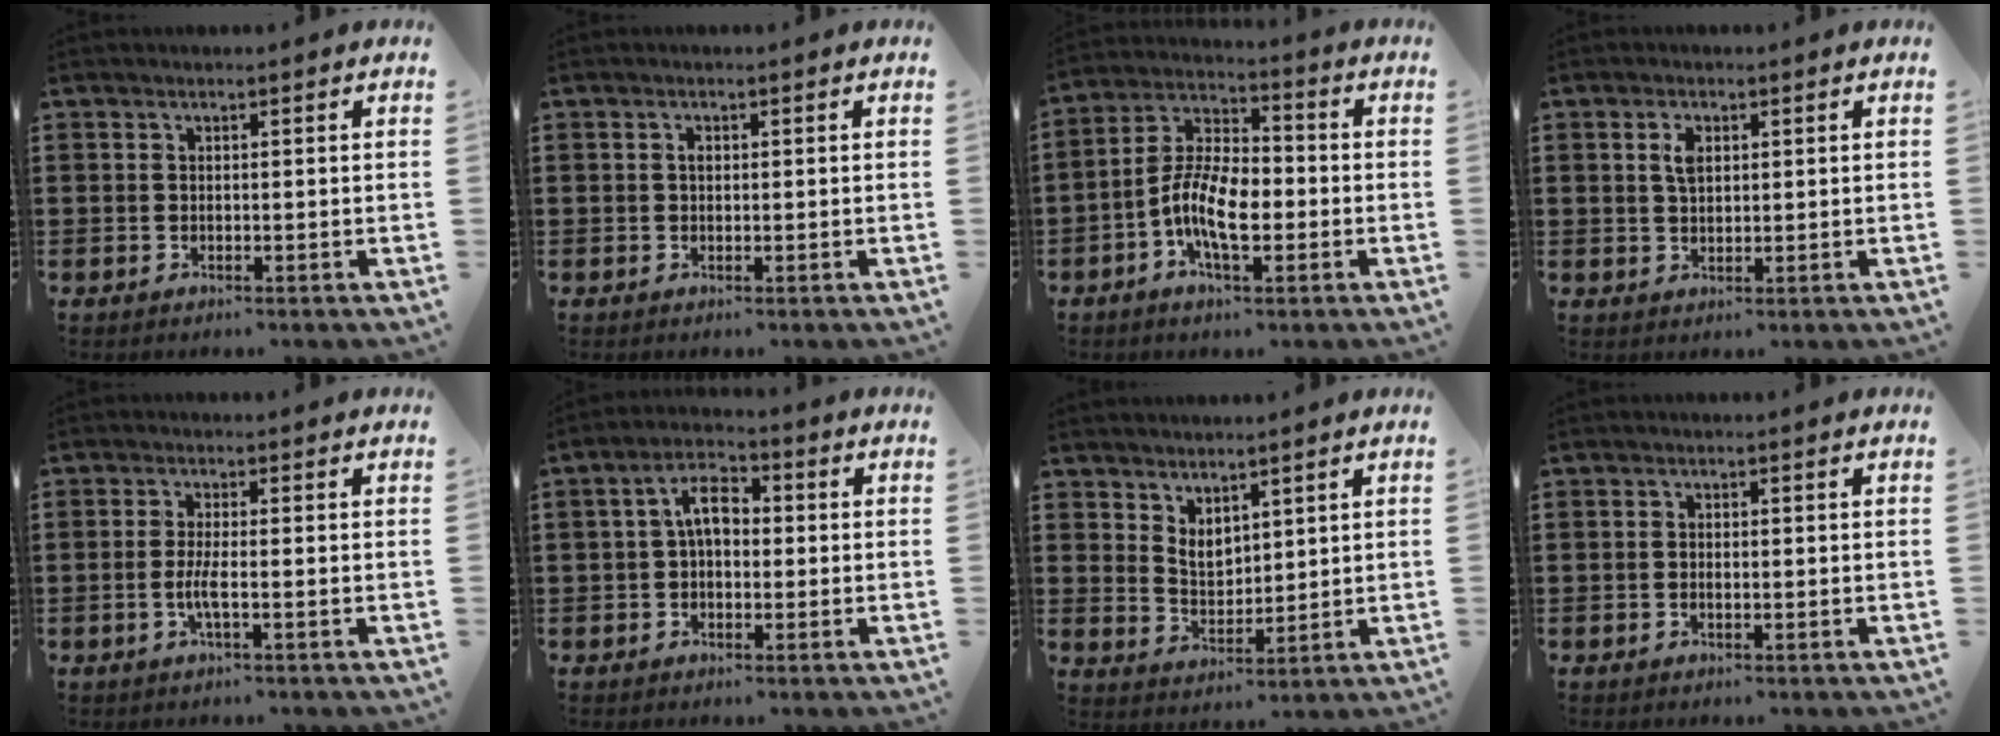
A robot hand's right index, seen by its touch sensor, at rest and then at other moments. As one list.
[{"total": 0.8, "force": [0.1, 0.5, 0.7], "torque": [-0.014, 0.002, 0.001]}, {"total": 9.5, "force": [-2.7, 4.3, 8.1], "torque": [-0.184, -0.002, -0.057]}, {"total": 2.7, "force": [0.9, 1.4, 2.2], "torque": [-0.048, 0.007, 0.015]}, {"total": 3.2, "force": [-1.0, 0.3, 3.1], "torque": [-0.069, -0.009, -0.023]}, {"total": 5.5, "force": [0.2, 3.1, 4.5], "torque": [-0.089, 0.014, 0.001]}, {"total": 3.7, "force": [2.6, 2.2, 1.4], "torque": [-0.037, 0.002, 0.050]}, {"total": 0.6, "force": [-0.3, 0.2, 0.5], "torque": [-0.011, -0.004, -0.004]}]